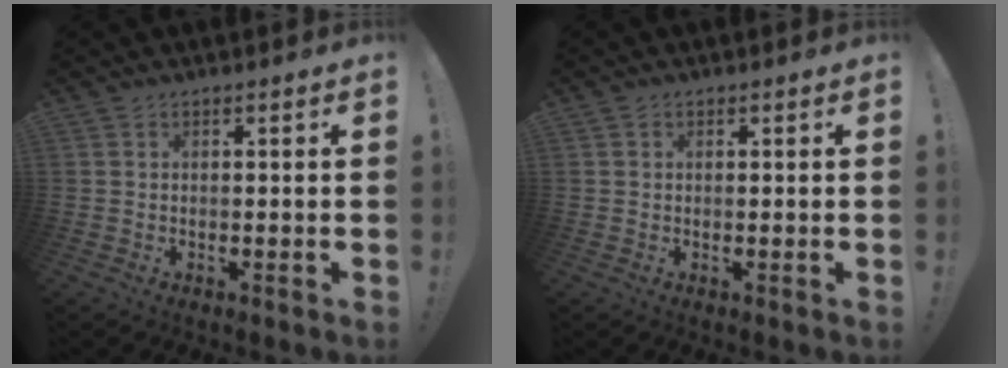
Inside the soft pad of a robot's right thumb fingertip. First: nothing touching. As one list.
[{"total": 0.5, "force": [0.3, 0.4, 0.0], "torque": [0.006, -0.001, 0.004]}]